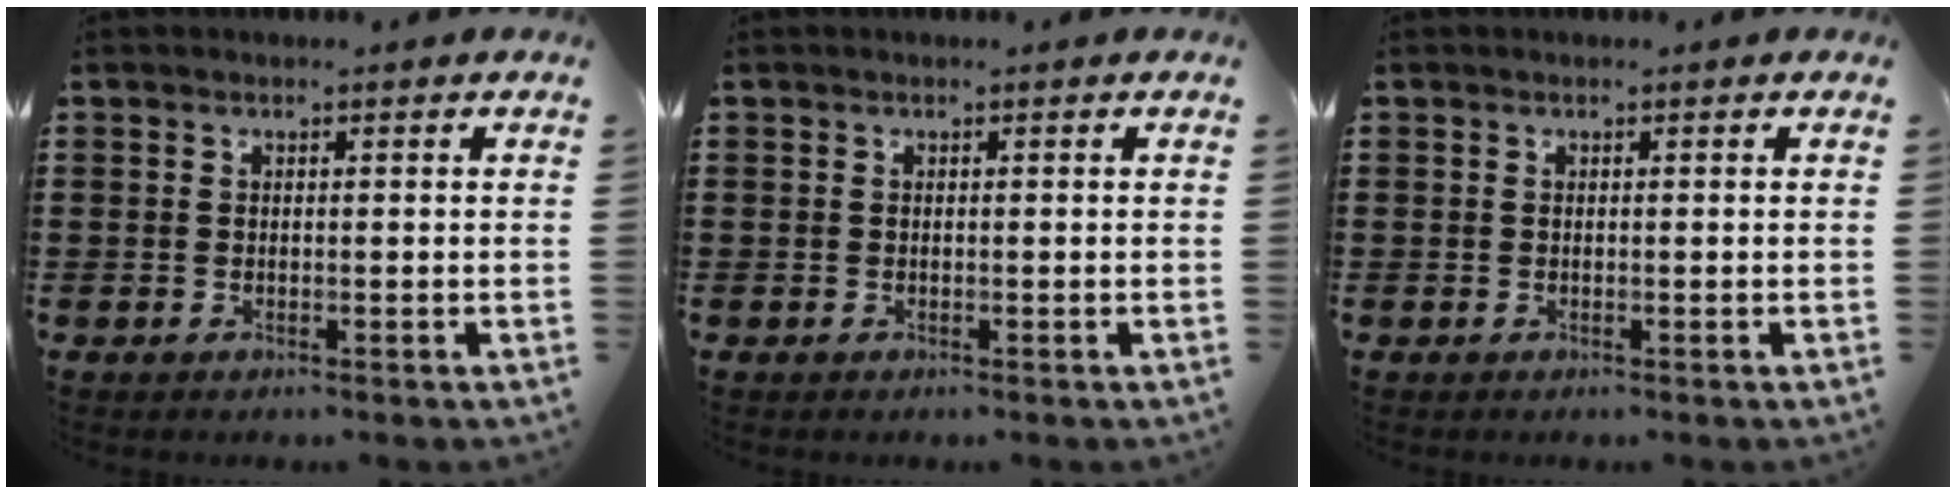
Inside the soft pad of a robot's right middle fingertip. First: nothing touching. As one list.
[{"total": 0.0}, {"total": 0.0}]